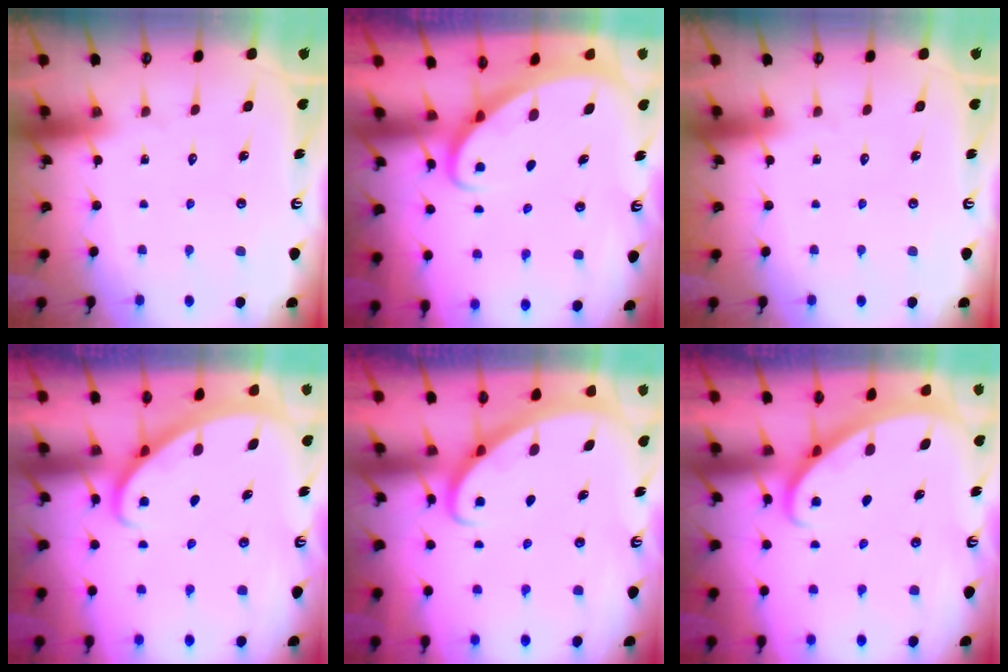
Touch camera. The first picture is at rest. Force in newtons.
{"total": 3.1, "press": 3.1, "slide": 0.4}
{"total": 0.0}
{"total": 2.1, "press": 2.1, "slide": 0.2}
{"total": 2.9, "press": 2.9, "slide": 0.2}
{"total": 1.9, "press": 1.9, "slide": 0.2}